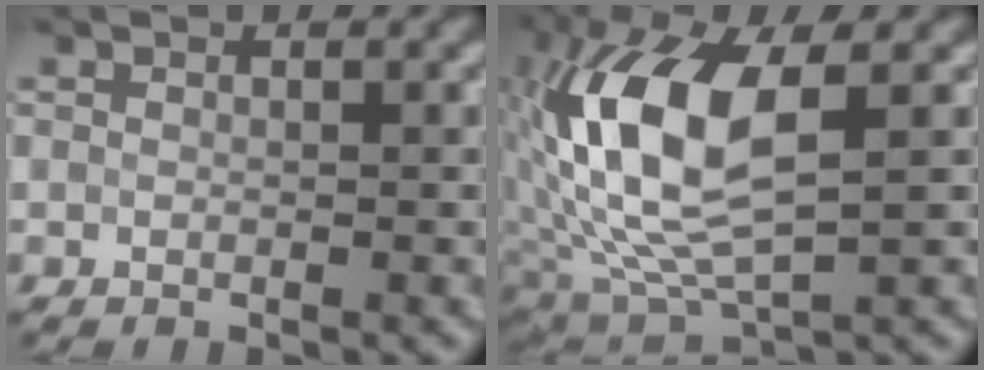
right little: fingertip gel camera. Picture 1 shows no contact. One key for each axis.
{"total": 11.1, "fx": 1.5, "fy": 5.0, "fz": 9.8, "tx": -0.219, "ty": 0.010, "tz": 0.026}